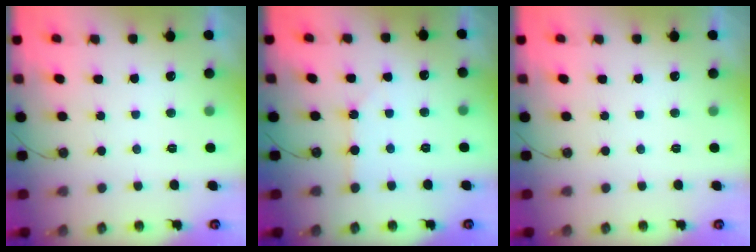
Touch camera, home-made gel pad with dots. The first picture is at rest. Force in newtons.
{"total": 2.5, "press": 2.5, "slide": 0.3}
{"total": 0.0}